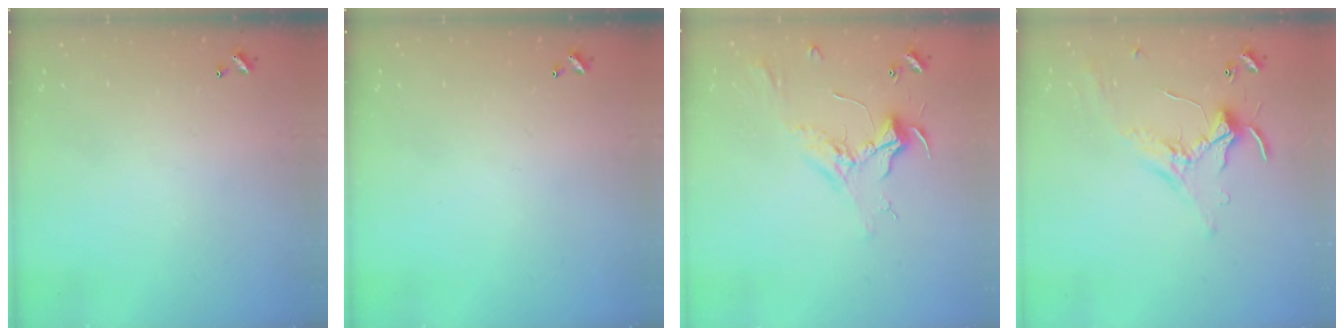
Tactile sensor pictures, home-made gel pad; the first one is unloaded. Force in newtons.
{"total": 0.0}
{"total": 2.4, "press": 2.3, "slide": 0.8}
{"total": 0.8, "press": 0.7, "slide": 0.4}